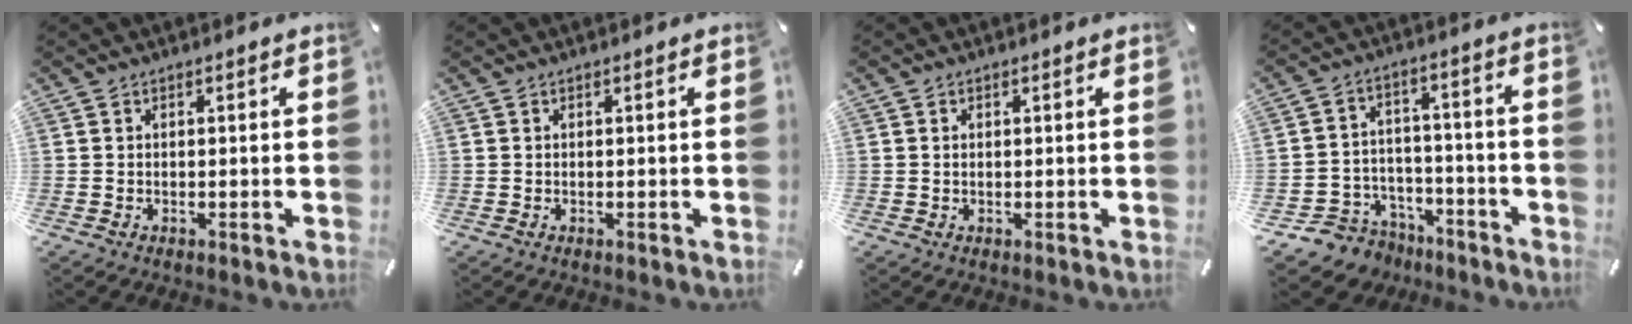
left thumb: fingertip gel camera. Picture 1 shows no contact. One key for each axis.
{"total": 0.0}
{"total": 0.7, "fx": 0.1, "fy": 0.4, "fz": 0.6, "tx": -0.012, "ty": 0.001, "tz": 0.001}
{"total": 8.3, "fx": -5.5, "fy": 6.1, "fz": 1.2, "tx": -0.023, "ty": 0.036, "tz": -0.096}